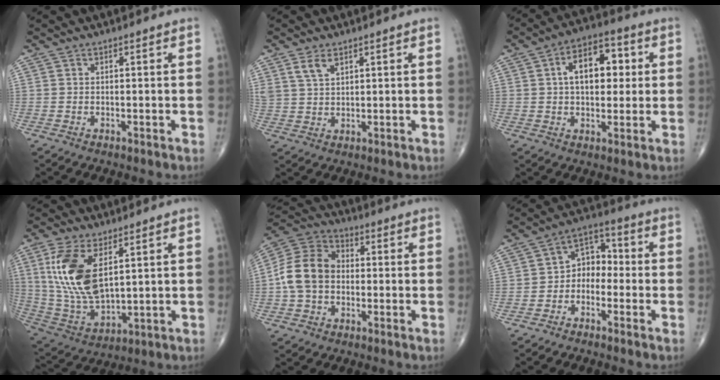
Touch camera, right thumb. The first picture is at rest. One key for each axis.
{"total": 4.0, "fx": 2.4, "fy": 2.1, "fz": 2.4, "tx": -0.044, "ty": -0.009, "tz": 0.055}
{"total": 11.8, "fx": 2.2, "fy": 6.9, "fz": 9.3, "tx": -0.113, "ty": 0.015, "tz": 0.028}
{"total": 15.6, "fx": 5.0, "fy": 7.6, "fz": 12.7, "tx": -0.258, "ty": -0.021, "tz": 0.111}
{"total": 11.9, "fx": -0.9, "fy": 9.1, "fz": 7.5, "tx": -0.137, "ty": 0.036, "tz": -0.029}
{"total": 6.9, "fx": -1.9, "fy": 5.2, "fz": 4.2, "tx": -0.038, "ty": 0.041, "tz": -0.051}